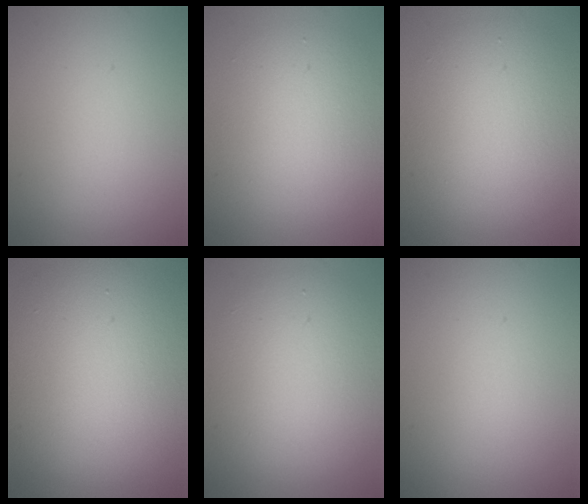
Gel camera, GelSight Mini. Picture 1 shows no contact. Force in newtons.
{"total": 5.4, "press": 5.4, "slide": 0.1}
{"total": 7.1, "press": 7.1, "slide": 0.5}
{"total": 12.3, "press": 12.2, "slide": 0.9}
{"total": 7.8, "press": 7.8, "slide": 0.5}
{"total": 0.0}